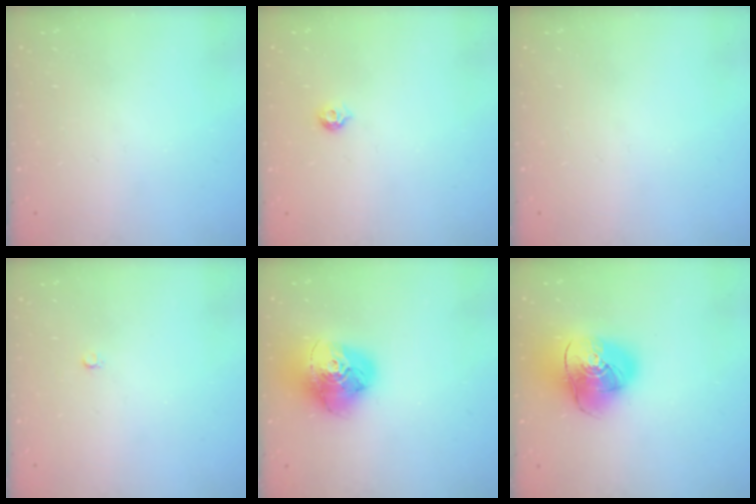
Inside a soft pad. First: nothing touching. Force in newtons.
{"total": 4.8, "press": 4.7, "slide": 0.9}
{"total": 0.0}
{"total": 2.0, "press": 2.0, "slide": 0.2}
{"total": 17.2, "press": 17.1, "slide": 1.9}
{"total": 16.8, "press": 16.6, "slide": 2.5}